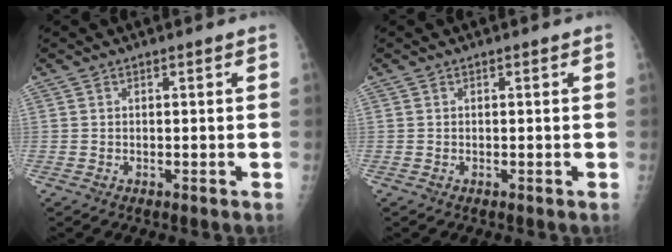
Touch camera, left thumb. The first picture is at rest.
{"total": 0.0}